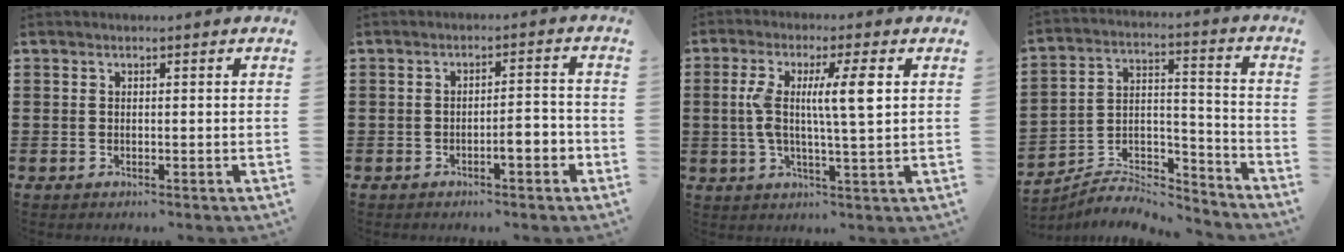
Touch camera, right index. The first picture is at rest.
{"total": 3.6, "force": [-1.6, 0.8, 3.2], "torque": [-0.054, 0.004, -0.031]}
{"total": 8.2, "force": [1.4, 1.2, 8.0], "torque": [-0.154, -0.003, 0.019]}
{"total": 6.1, "force": [-5.8, 1.6, 1.1], "torque": [-0.020, 0.007, -0.114]}